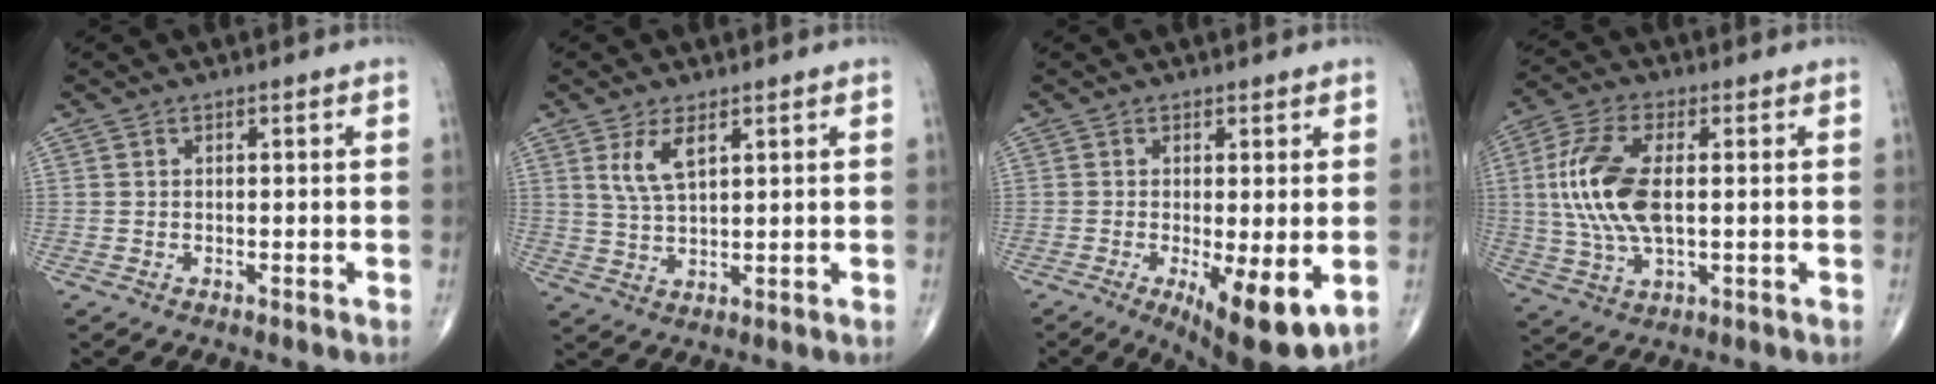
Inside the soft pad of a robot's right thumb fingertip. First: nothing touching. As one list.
[{"total": 5.5, "force": [2.5, 2.2, 4.3], "torque": [-0.085, -0.013, 0.057]}, {"total": 10.5, "force": [-2.6, 3.1, 9.7], "torque": [-0.142, -0.026, -0.033]}, {"total": 14.1, "force": [1.1, 6.8, 12.3], "torque": [-0.271, 0.003, 0.023]}]